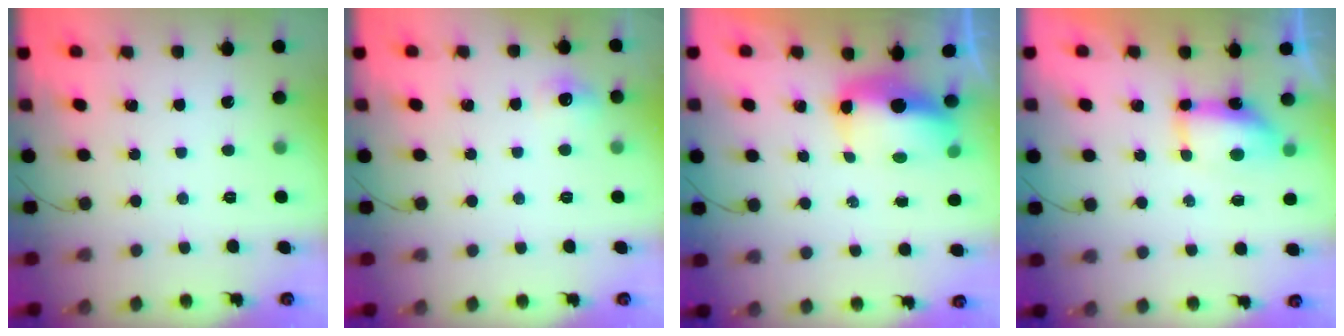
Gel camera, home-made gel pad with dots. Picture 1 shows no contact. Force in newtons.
{"total": 5.1, "press": 4.9, "slide": 1.2}
{"total": 8.6, "press": 8.4, "slide": 1.8}
{"total": 7.5, "press": 7.5, "slide": 0.6}